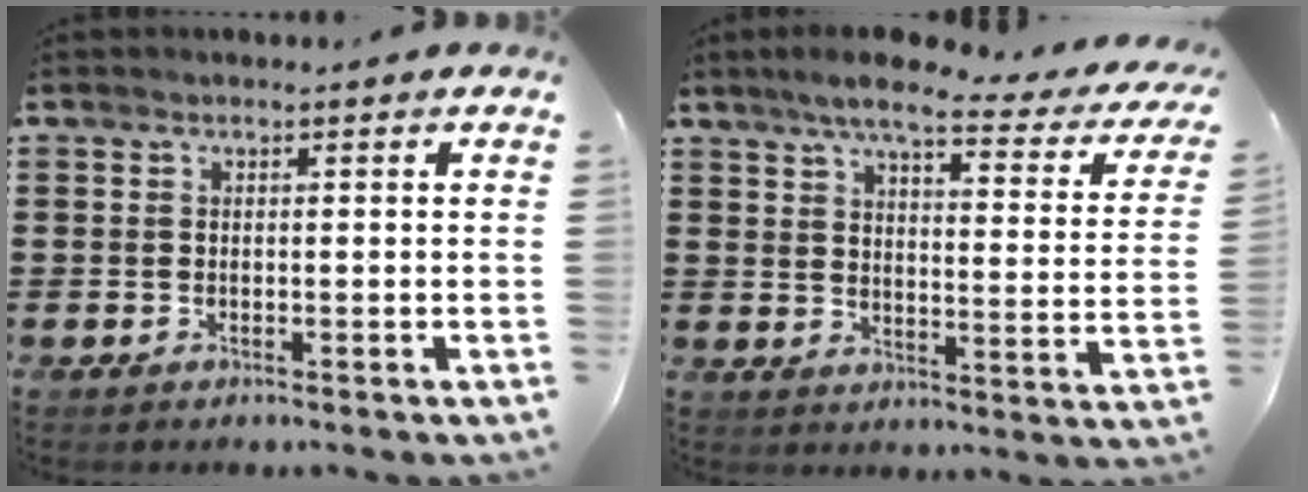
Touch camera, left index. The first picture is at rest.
{"total": 7.5, "force": [5.9, 0.6, 4.6], "torque": [-0.094, -0.028, 0.096]}